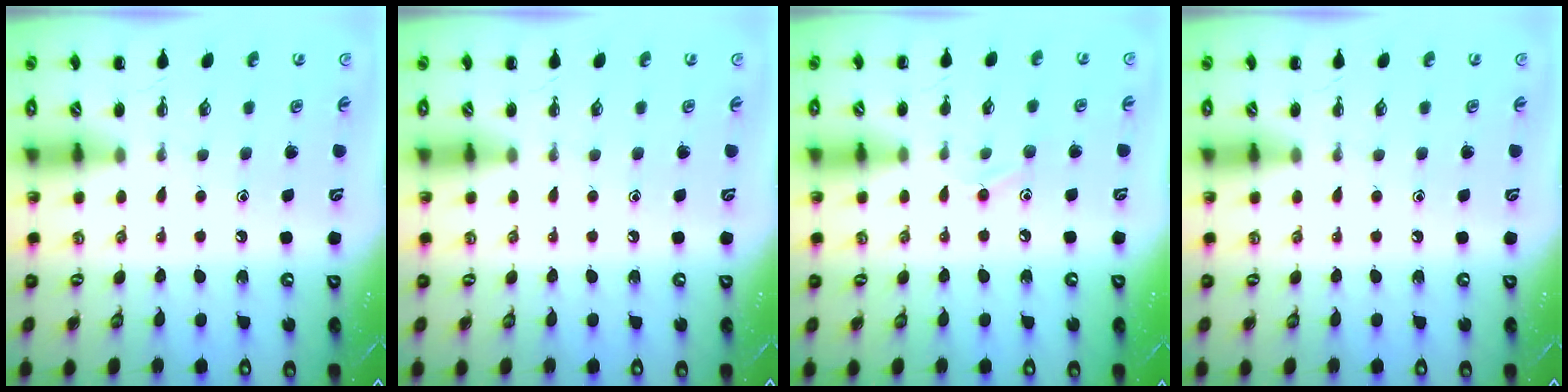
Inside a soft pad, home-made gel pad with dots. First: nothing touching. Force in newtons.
{"total": 0.0}
{"total": 6.8, "press": 6.5, "slide": 2.0}
{"total": 0.0}